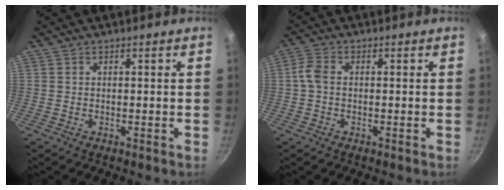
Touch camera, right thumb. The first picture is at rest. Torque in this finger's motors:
{"motor_torque": [0.99, 0.72, 0.70, -0.51, 0.05]}